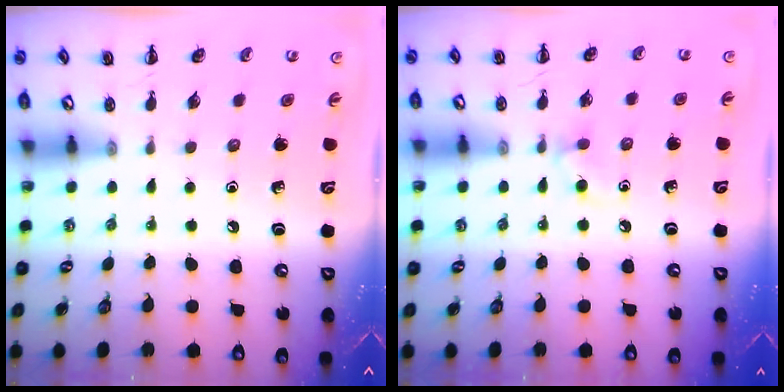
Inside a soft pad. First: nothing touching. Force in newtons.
{"total": 4.2, "press": 4.0, "slide": 1.5}